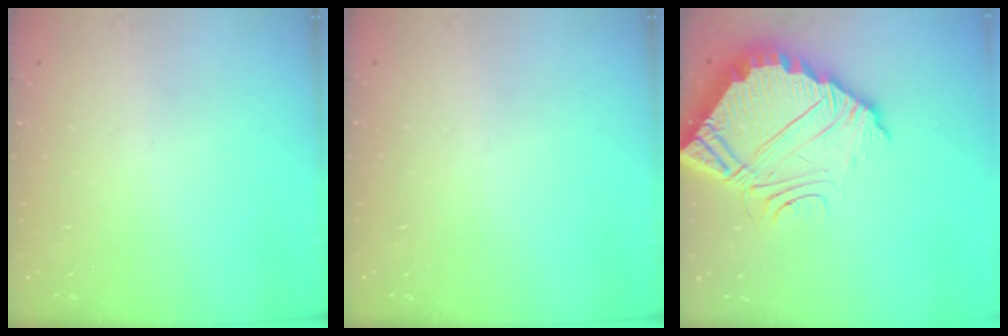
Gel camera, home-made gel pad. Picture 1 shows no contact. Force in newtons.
{"total": 0.0}
{"total": 10.6, "press": 10.6, "slide": 0.6}